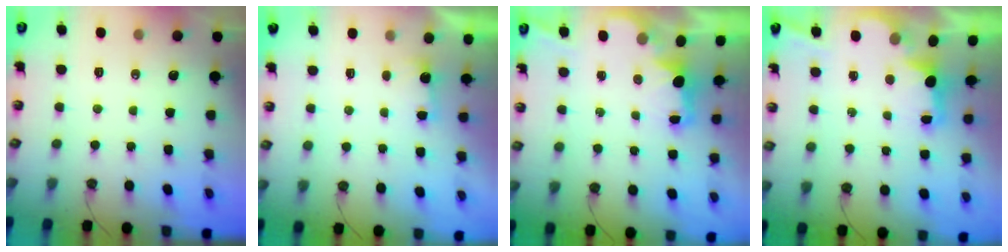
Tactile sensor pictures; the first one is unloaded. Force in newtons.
{"total": 1.6, "press": 1.4, "slide": 0.9}
{"total": 2.2, "press": 2.1, "slide": 0.8}
{"total": 2.5, "press": 2.4, "slide": 0.9}